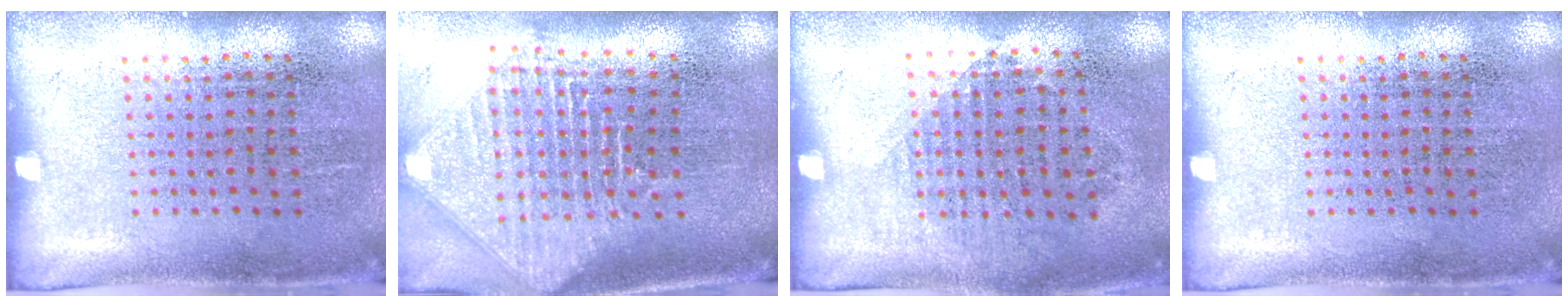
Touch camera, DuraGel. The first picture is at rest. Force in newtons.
{"total": 2.5, "press": 1.9, "slide": 1.6}
{"total": 0.9, "press": 0.8, "slide": 0.4}
{"total": 0.0}